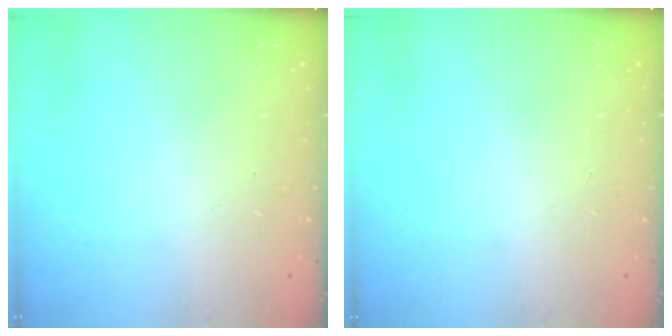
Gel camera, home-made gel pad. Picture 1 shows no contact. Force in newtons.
{"total": 0.0}